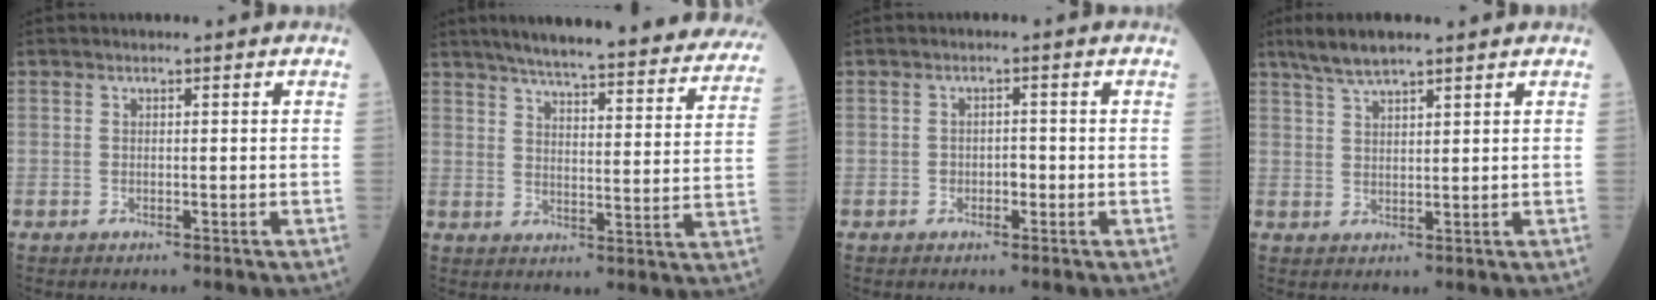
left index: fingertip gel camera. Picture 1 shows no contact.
{"total": 30.7, "force": [27.3, 4.3, 13.4], "torque": [-0.194, -0.052, 0.328]}
{"total": 1.5, "force": [-0.6, 1.0, 1.1], "torque": [-0.013, 0.004, -0.010]}
{"total": 5.3, "force": [4.2, 0.5, 3.2], "torque": [-0.070, 0.017, 0.082]}